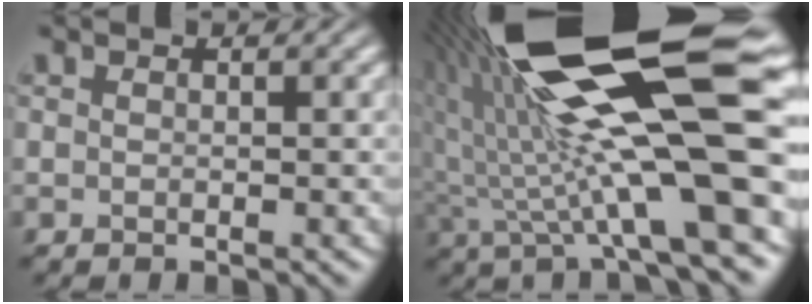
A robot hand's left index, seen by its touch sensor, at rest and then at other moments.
{"total": 18.6, "force": [5.0, 5.0, 17.2], "torque": [-0.292, 0.022, 0.102]}